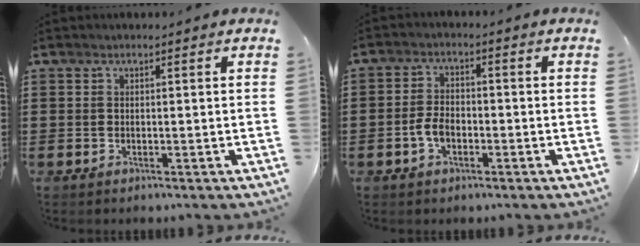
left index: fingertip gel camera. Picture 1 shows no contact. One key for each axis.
{"total": 3.8, "fx": -1.2, "fy": 2.2, "fz": 2.8, "tx": -0.073, "ty": -0.001, "tz": -0.029}